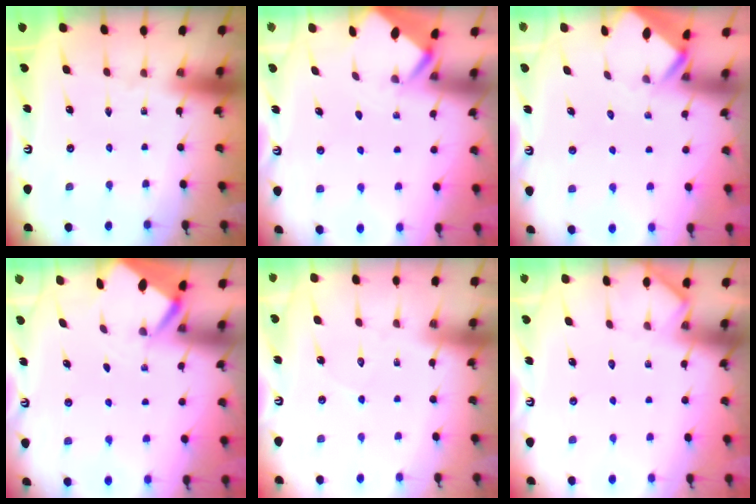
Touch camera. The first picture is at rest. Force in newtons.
{"total": 2.4, "press": 2.4, "slide": 0.1}
{"total": 2.6, "press": 2.6, "slide": 0.1}
{"total": 2.8, "press": 2.8, "slide": 0.3}
{"total": 3.9, "press": 3.9, "slide": 0.3}
{"total": 3.9, "press": 3.9, "slide": 0.5}